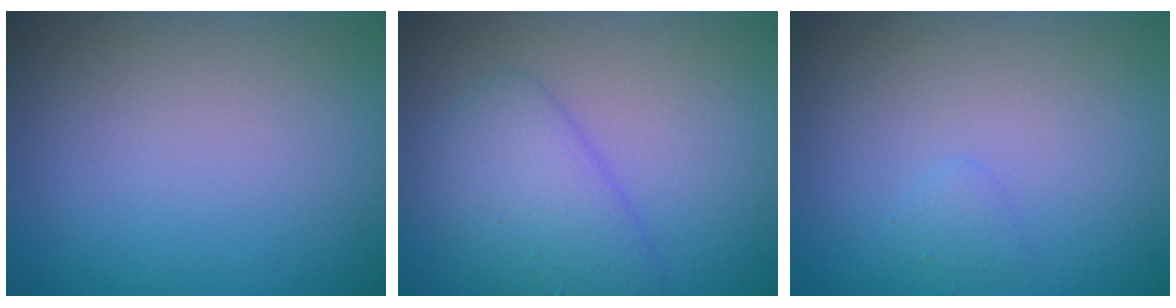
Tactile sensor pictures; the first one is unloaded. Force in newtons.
{"total": 3.6, "press": 3.6, "slide": 0.2}
{"total": 0.7, "press": 0.7, "slide": 0.1}